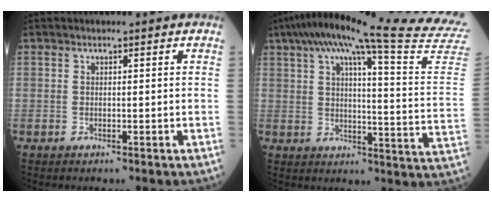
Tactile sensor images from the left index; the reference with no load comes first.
{"total": 28.2, "force": [24.7, -1.6, 13.7], "torque": [-0.206, -0.075, 0.301]}